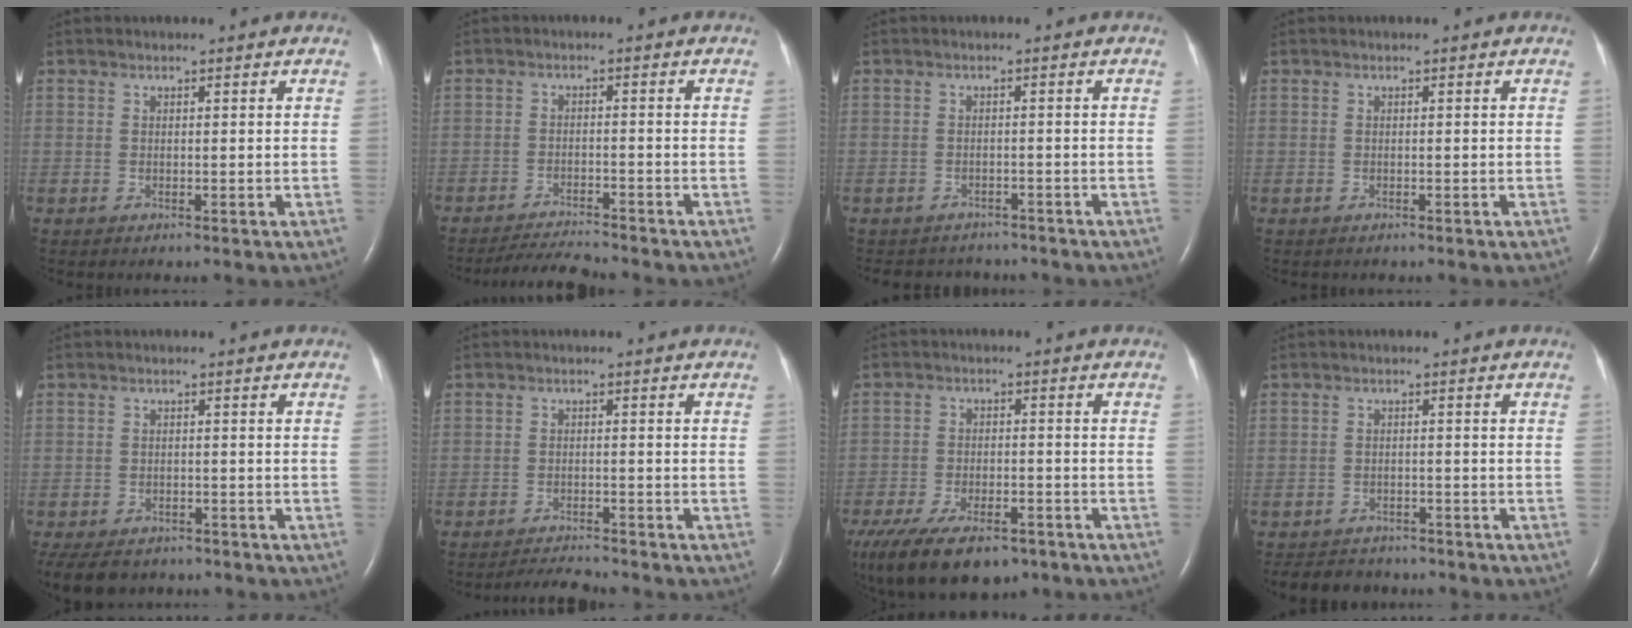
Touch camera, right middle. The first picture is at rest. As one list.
[{"total": 4.9, "force": [-4.8, -0.4, 0.7], "torque": [-0.015, -0.017, -0.084]}, {"total": 5.4, "force": [-5.0, 2.1, 0.1], "torque": [-0.004, 0.003, -0.061]}, {"total": 0.0}, {"total": 10.3, "force": [-7.9, 5.6, 3.7], "torque": [-0.090, -0.016, -0.104]}, {"total": 3.3, "force": [-3.3, -0.4, 0.1], "torque": [-0.009, -0.019, -0.055]}, {"total": 16.4, "force": [-11.2, 7.3, 9.6], "torque": [-0.213, -0.026, -0.175]}, {"total": 6.8, "force": [-6.1, 2.7, 1.1], "torque": [-0.020, -0.005, -0.085]}]